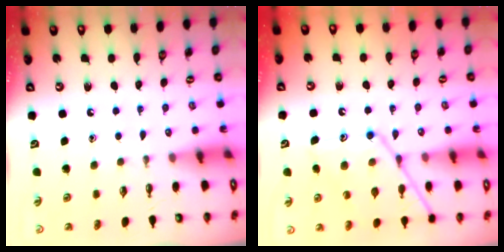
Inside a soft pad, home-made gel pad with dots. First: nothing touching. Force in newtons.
{"total": 14.0, "press": 14.0, "slide": 1.0}